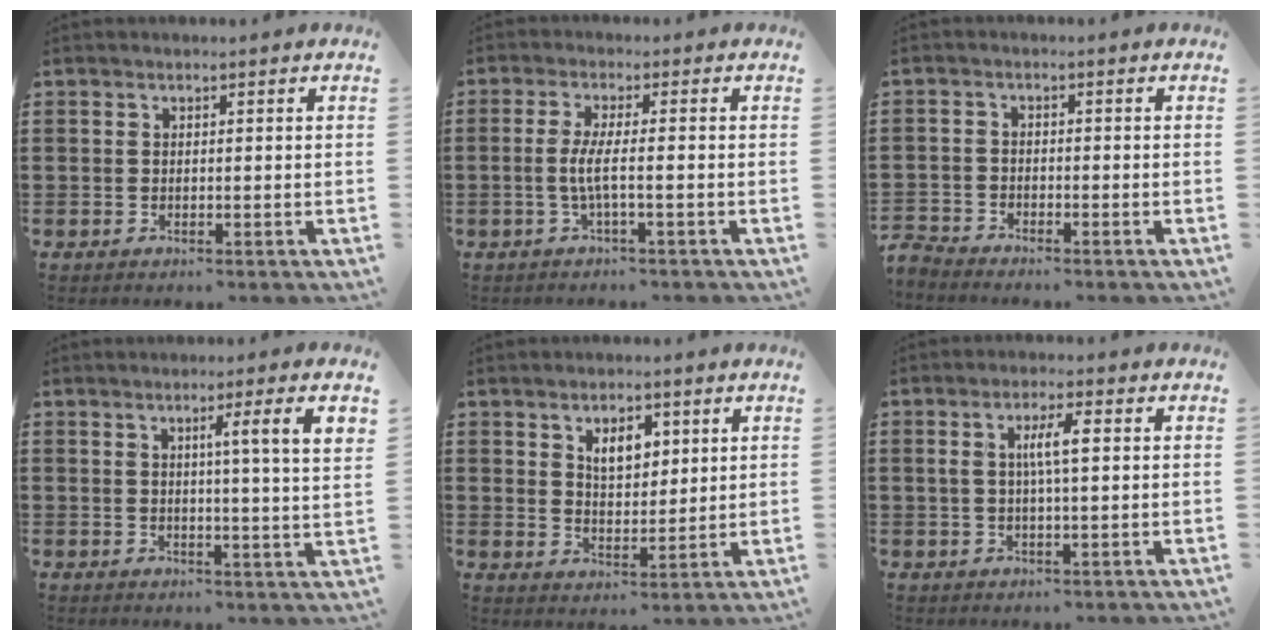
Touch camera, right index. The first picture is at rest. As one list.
[{"total": 4.2, "force": [-1.2, -0.1, 4.1], "torque": [-0.097, -0.014, -0.032]}, {"total": 2.6, "force": [-2.6, 0.0, -0.1], "torque": [-0.011, -0.004, -0.058]}, {"total": 5.0, "force": [2.0, -0.8, 4.5], "torque": [-0.083, -0.011, 0.027]}, {"total": 4.8, "force": [2.3, 2.8, 3.2], "torque": [-0.056, 0.007, 0.035]}, {"total": 4.3, "force": [0.6, 0.8, 4.2], "torque": [-0.081, 0.005, 0.007]}]